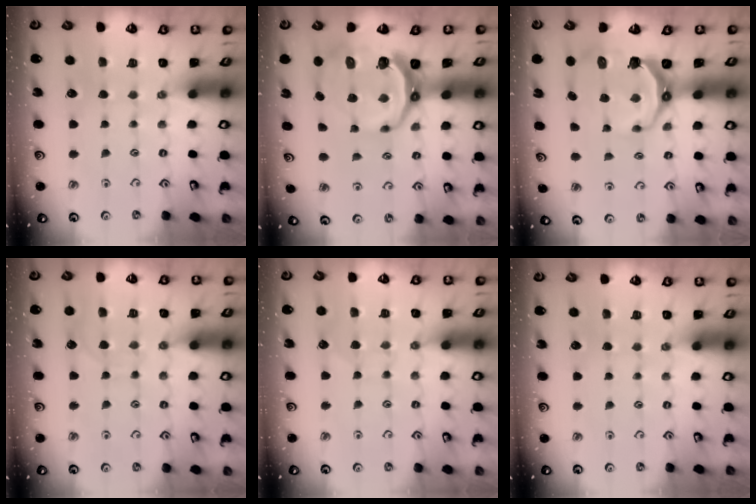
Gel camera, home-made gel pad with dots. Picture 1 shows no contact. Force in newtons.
{"total": 12.3, "press": 11.3, "slide": 4.8}
{"total": 9.1, "press": 7.8, "slide": 4.7}
{"total": 5.9, "press": 5.9, "slide": 0.5}
{"total": 5.1, "press": 5.1, "slide": 0.5}
{"total": 0.0}